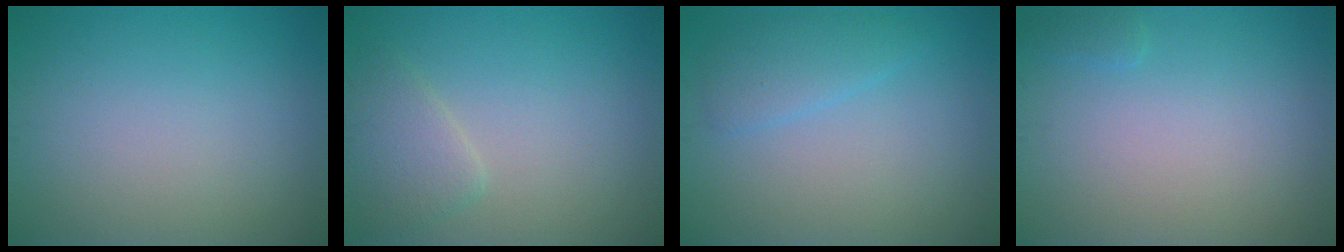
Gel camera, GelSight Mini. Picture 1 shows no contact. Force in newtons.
{"total": 2.5, "press": 2.5, "slide": 0.2}
{"total": 2.3, "press": 2.3, "slide": 0.0}
{"total": 0.7, "press": 0.7, "slide": 0.0}